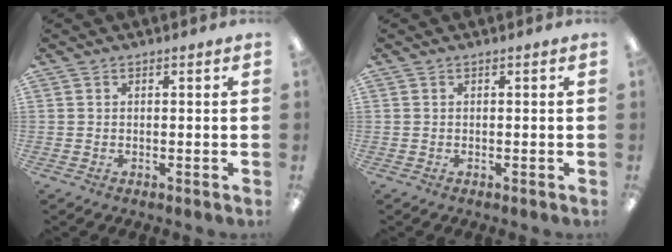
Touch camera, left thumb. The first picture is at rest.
{"total": 0.0}